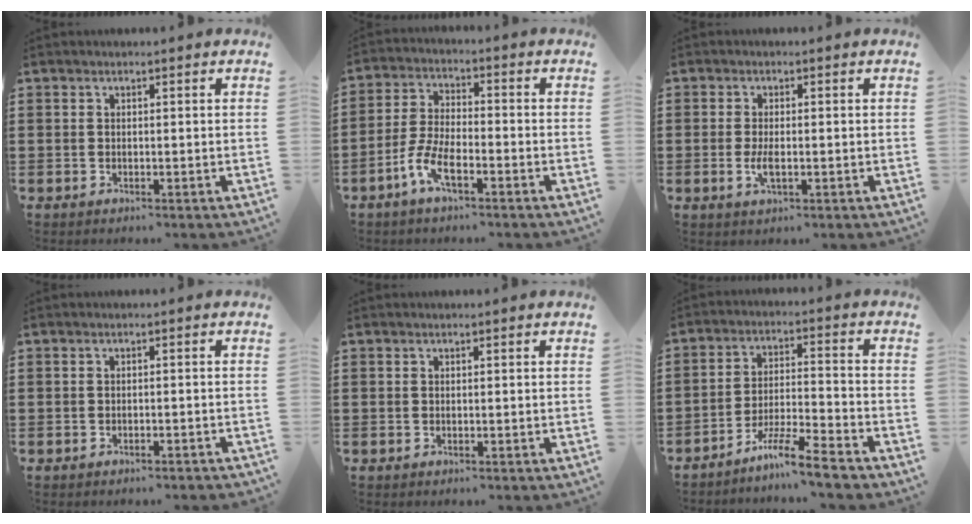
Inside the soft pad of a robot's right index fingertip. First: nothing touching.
{"total": 6.1, "force": [-3.6, 1.8, 4.6], "torque": [-0.118, -0.009, -0.073]}
{"total": 3.0, "force": [-0.5, 1.0, 2.7], "torque": [-0.064, -0.005, -0.014]}
{"total": 1.1, "force": [-1.1, 0.1, 0.2], "torque": [-0.008, -0.003, -0.021]}
{"total": 0.0}
{"total": 7.4, "force": [-6.3, 0.0, 3.9], "torque": [-0.084, -0.006, -0.123]}